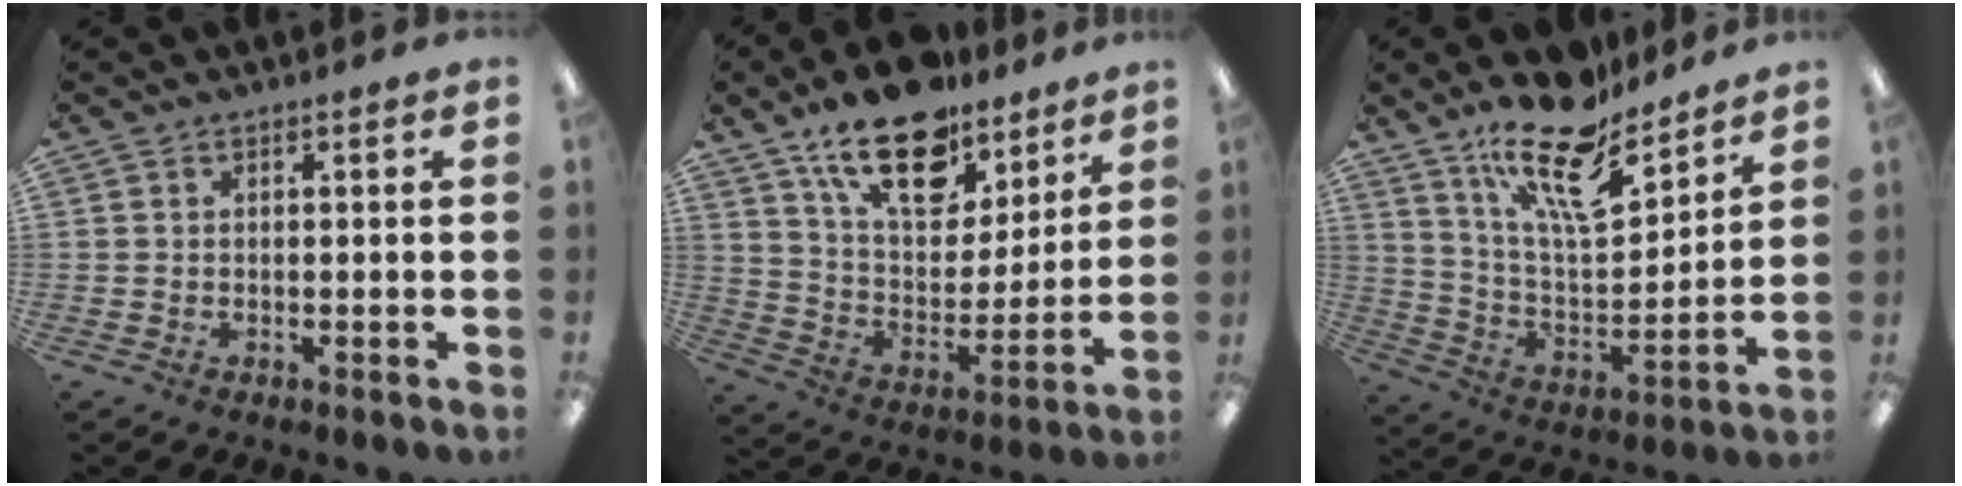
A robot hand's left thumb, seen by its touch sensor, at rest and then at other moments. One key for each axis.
{"total": 20.2, "fx": 13.9, "fy": 10.1, "fz": 10.7, "tx": -0.176, "ty": -0.080, "tz": 0.244}
{"total": 18.9, "fx": 14.1, "fy": 6.2, "fz": 10.9, "tx": -0.191, "ty": -0.087, "tz": 0.240}